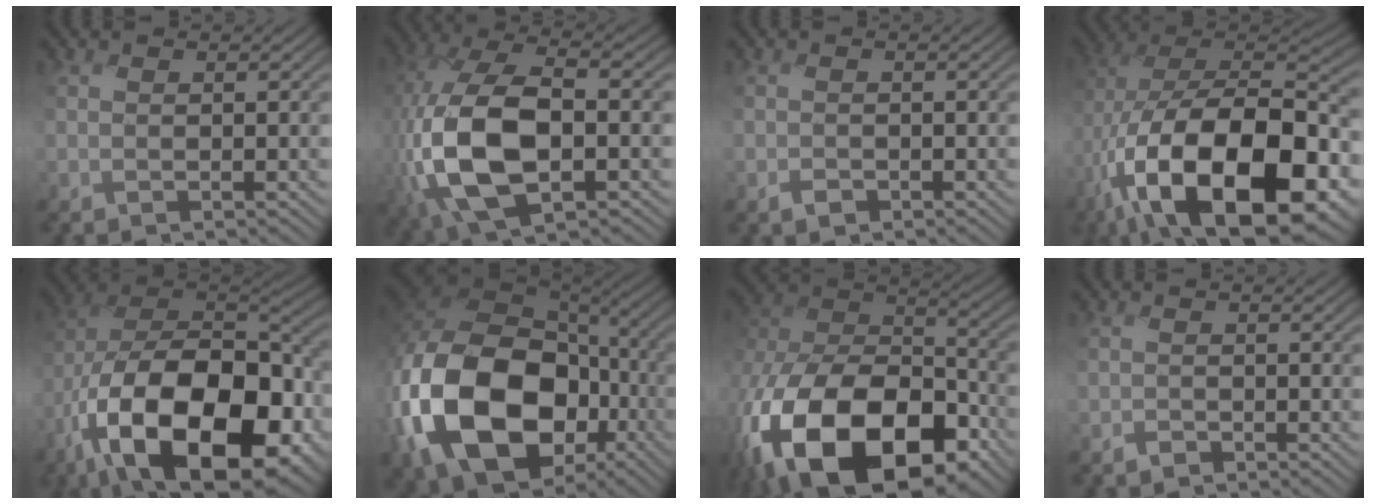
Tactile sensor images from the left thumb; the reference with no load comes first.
{"total": 16.2, "force": [-3.2, 9.2, 13.0], "torque": [-0.313, -0.025, -0.045]}
{"total": 1.1, "force": [-0.9, 0.7, 0.1], "torque": [-0.002, -0.003, -0.023]}
{"total": 21.3, "force": [-9.4, 10.8, 15.8], "torque": [-0.310, -0.027, -0.144]}
{"total": 20.7, "force": [-9.9, 10.9, 14.6], "torque": [-0.278, -0.031, -0.159]}
{"total": 20.4, "force": [-5.3, 15.1, 12.6], "torque": [-0.324, -0.034, -0.087]}
{"total": 22.5, "force": [-13.3, 12.6, 13.0], "torque": [-0.297, -0.090, -0.201]}
{"total": 1.3, "force": [-1.1, 0.5, -0.3], "torque": [0.004, -0.001, -0.027]}